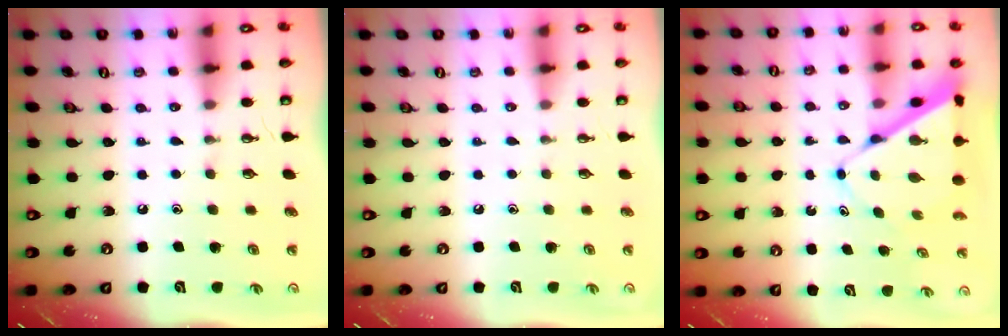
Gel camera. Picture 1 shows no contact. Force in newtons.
{"total": 0.0}
{"total": 8.5, "press": 8.5, "slide": 0.6}